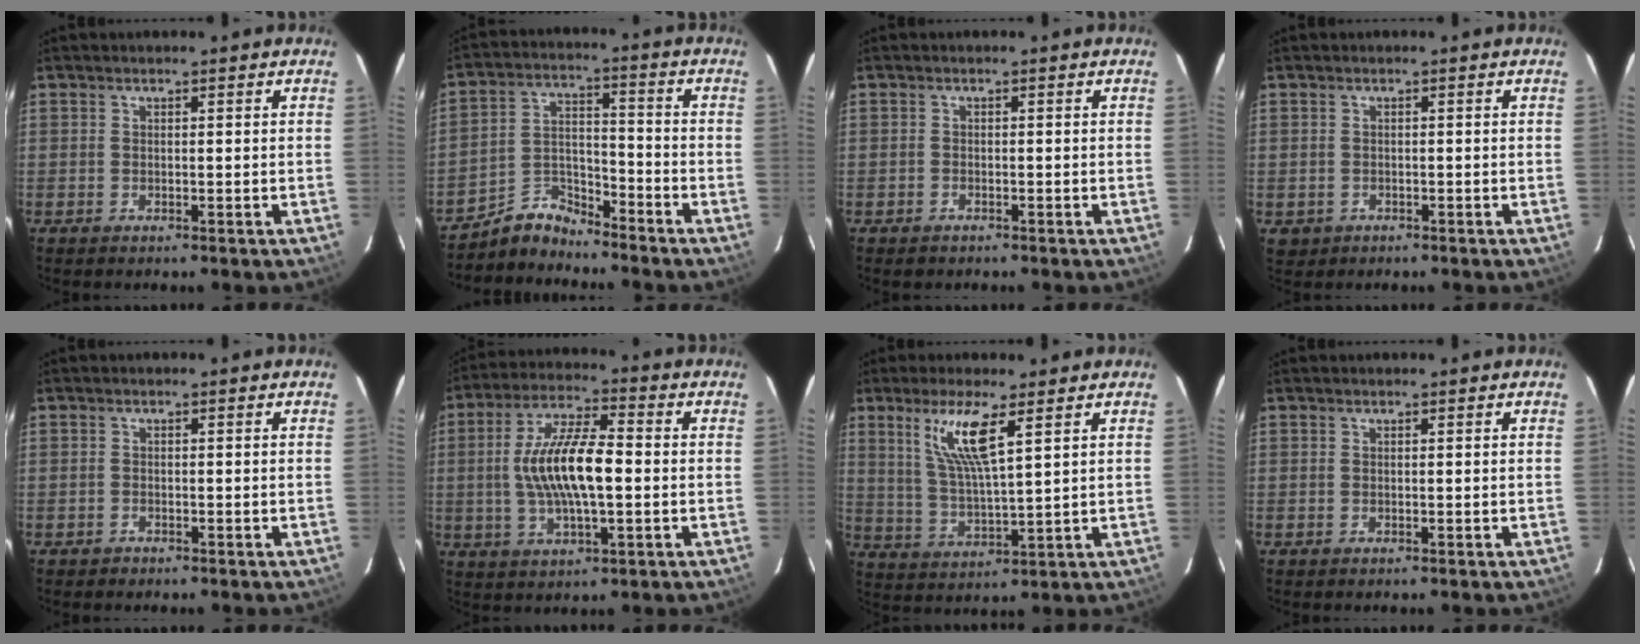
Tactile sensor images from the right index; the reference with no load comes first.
{"total": 6.7, "force": [-6.3, 2.4, 0.7], "torque": [-0.016, 0.036, -0.126]}
{"total": 1.2, "force": [-0.9, 0.8, 0.2], "torque": [-0.007, 0.002, -0.013]}
{"total": 2.4, "force": [-0.7, 2.2, 0.5], "torque": [-0.016, 0.000, -0.004]}
{"total": 0.9, "force": [-0.8, 0.5, -0.1], "torque": [-0.002, 0.005, -0.012]}
{"total": 13.4, "force": [-0.6, 4.1, 12.8], "torque": [-0.247, 0.008, -0.010]}
{"total": 9.6, "force": [4.8, 1.0, 8.3], "torque": [-0.165, -0.008, 0.100]}
{"total": 0.0}